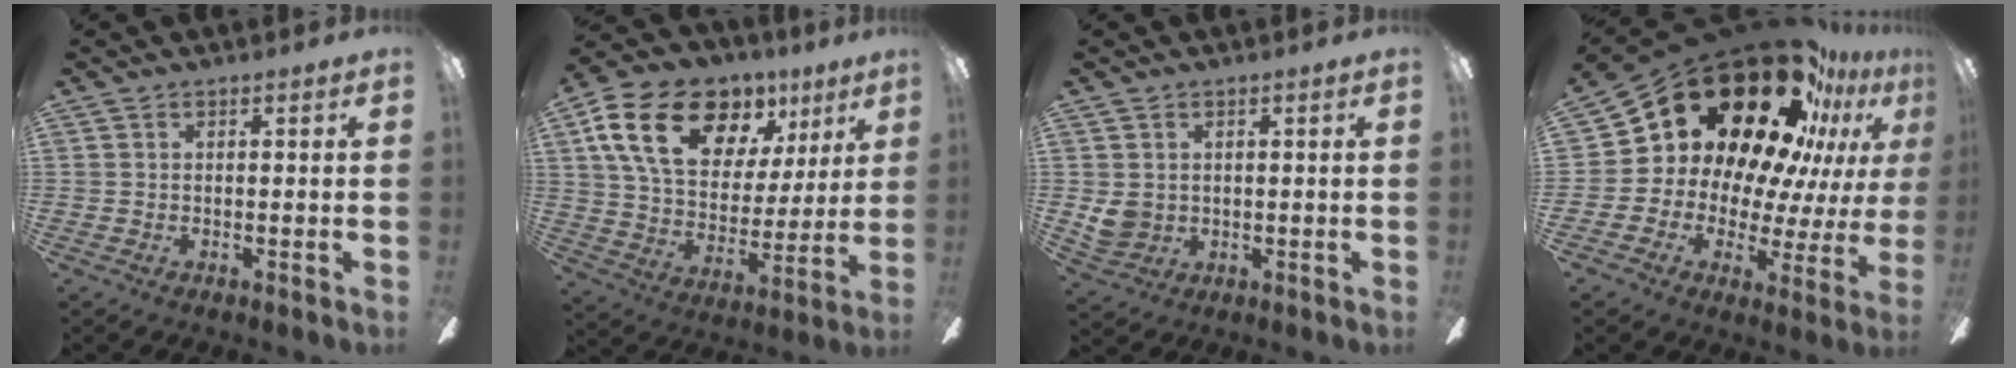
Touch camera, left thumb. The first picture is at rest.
{"total": 21.5, "force": [10.8, 13.4, 12.9], "torque": [-0.217, -0.039, 0.198]}
{"total": 4.6, "force": [1.4, 4.1, 1.5], "torque": [-0.034, 0.000, 0.028]}
{"total": 26.3, "force": [17.2, 13.0, 15.0], "torque": [-0.246, -0.139, 0.317]}